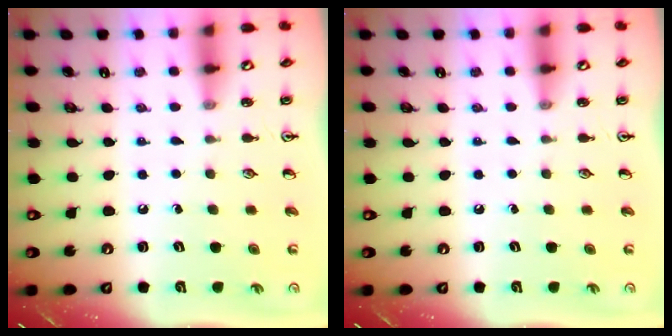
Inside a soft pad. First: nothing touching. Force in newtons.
{"total": 0.0}